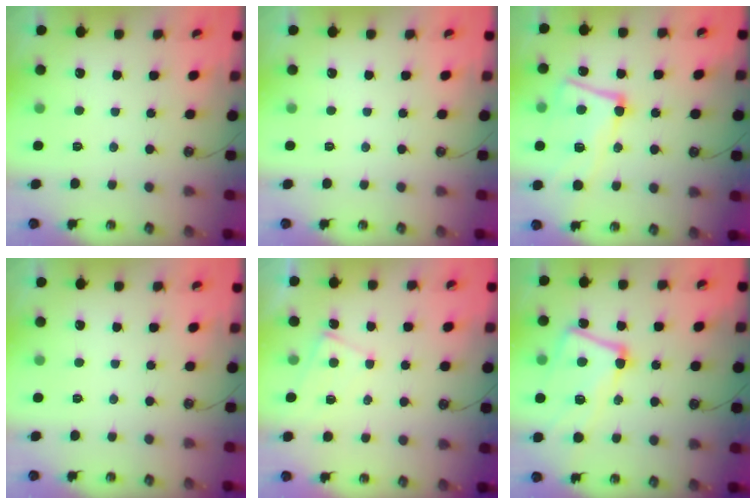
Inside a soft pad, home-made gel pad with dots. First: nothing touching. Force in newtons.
{"total": 0.0}
{"total": 10.2, "press": 10.1, "slide": 1.9}
{"total": 0.0}
{"total": 2.1, "press": 2.0, "slide": 0.3}
{"total": 10.0, "press": 9.9, "slide": 1.5}